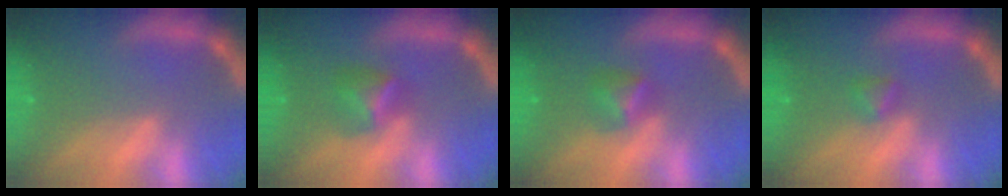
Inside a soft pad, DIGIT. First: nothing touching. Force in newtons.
{"total": 2.9}
{"total": 2.4}
{"total": 1.4}